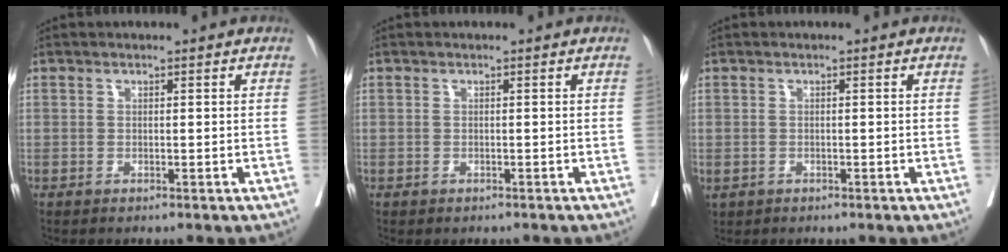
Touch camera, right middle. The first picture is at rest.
{"total": 0.6, "force": [-0.4, 0.5, 0.0], "torque": [-0.007, 0.003, -0.005]}
{"total": 1.2, "force": [-0.4, 0.9, 0.5], "torque": [-0.012, 0.002, 0.000]}